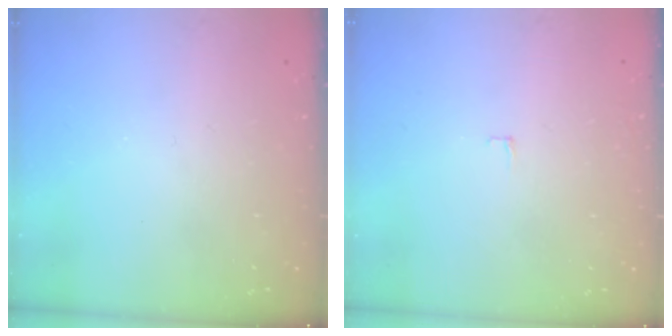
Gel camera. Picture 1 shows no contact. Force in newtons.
{"total": 2.4, "press": 2.4, "slide": 0.2}